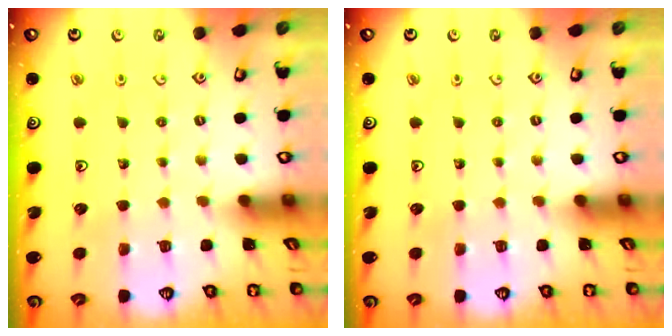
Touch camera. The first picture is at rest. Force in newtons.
{"total": 0.0}